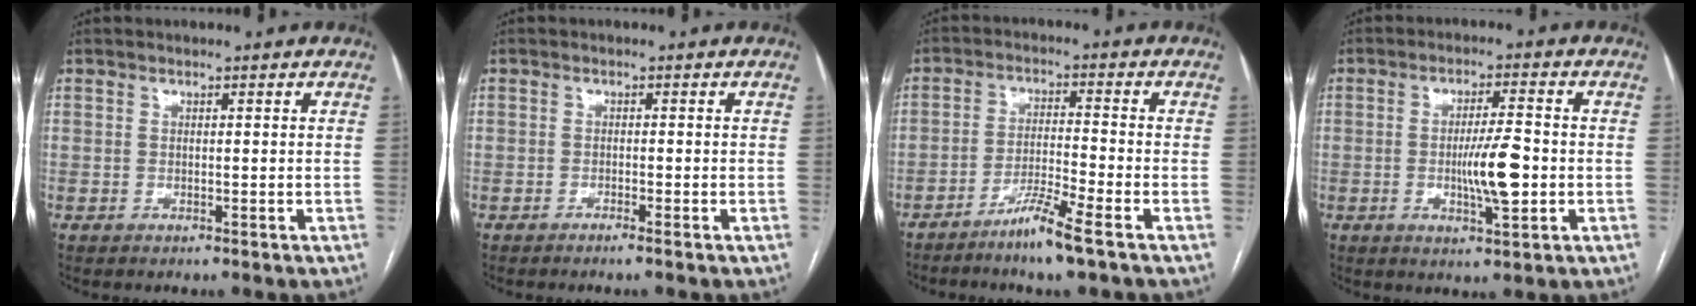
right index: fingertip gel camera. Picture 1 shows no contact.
{"total": 0.9, "force": [-0.7, -0.2, 0.5], "torque": [-0.009, 0.001, -0.014]}
{"total": 6.1, "force": [-4.3, -0.7, 4.3], "torque": [-0.079, -0.014, -0.088]}
{"total": 7.2, "force": [-1.2, 1.0, 7.0], "torque": [-0.121, -0.005, -0.020]}